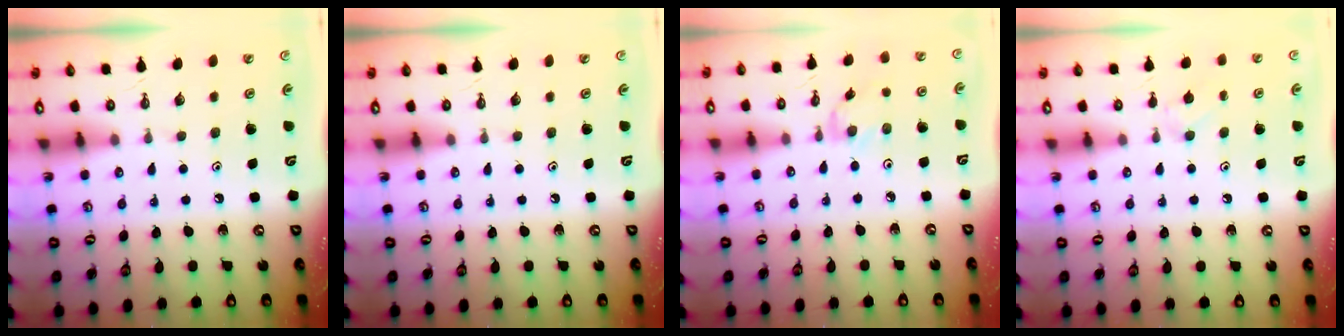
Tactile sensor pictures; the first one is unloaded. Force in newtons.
{"total": 0.0}
{"total": 1.5, "press": 1.5, "slide": 0.3}
{"total": 6.4, "press": 6.3, "slide": 1.0}